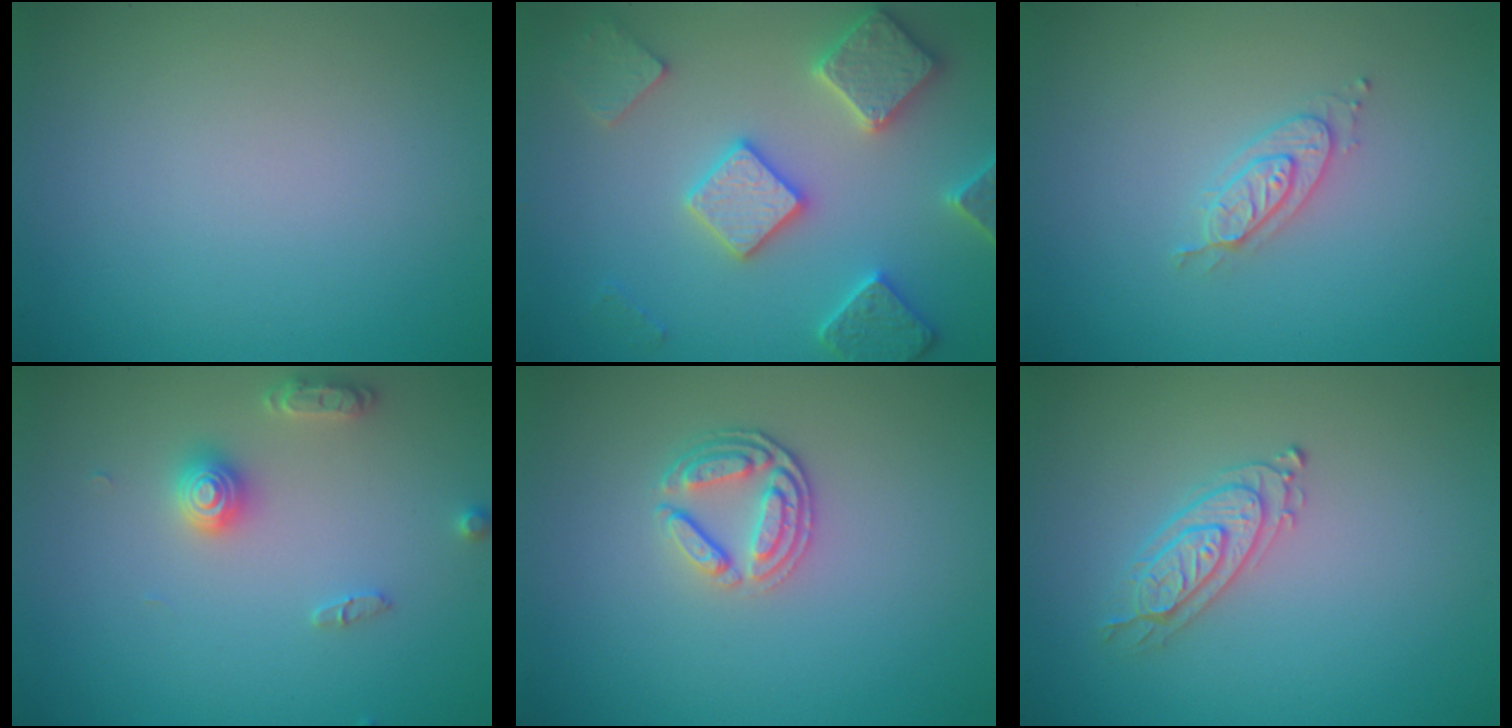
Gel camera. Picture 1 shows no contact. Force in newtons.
{"total": 5.7, "press": 5.6, "slide": 1.1}
{"total": 2.2, "press": 2.2, "slide": 0.3}
{"total": 2.8, "press": 2.8, "slide": 0.3}
{"total": 2.9, "press": 2.5, "slide": 1.5}
{"total": 2.2, "press": 2.1, "slide": 0.4}